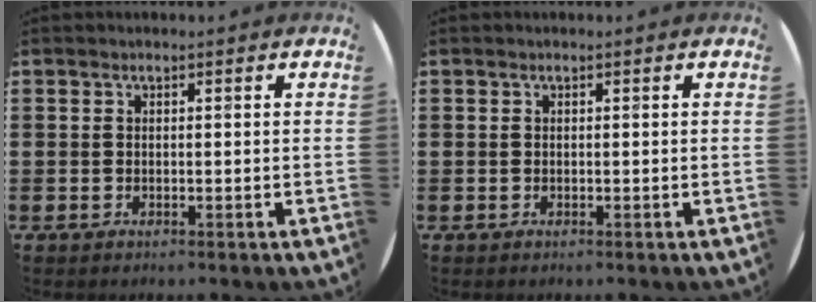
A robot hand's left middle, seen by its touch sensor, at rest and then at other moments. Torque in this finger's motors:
{"motor_torque": [-0.06, 0.00, 0.02, 0.01]}